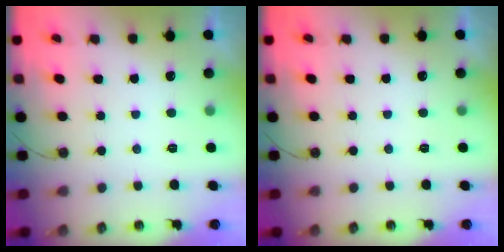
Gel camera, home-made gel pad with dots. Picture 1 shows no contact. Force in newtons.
{"total": 0.0}